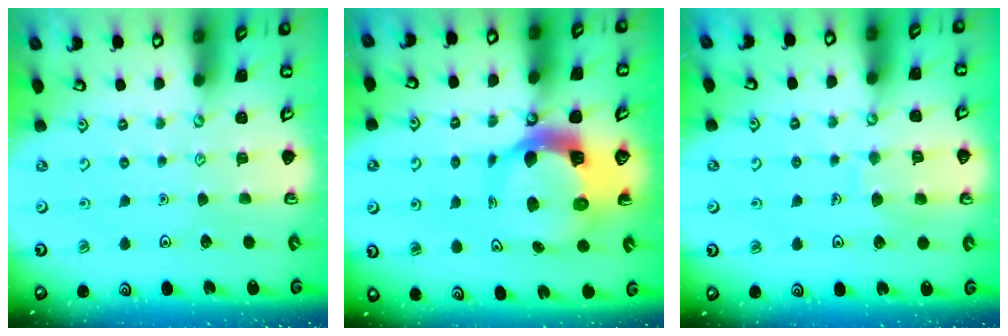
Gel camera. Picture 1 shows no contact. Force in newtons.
{"total": 11.1, "press": 11.0, "slide": 1.7}
{"total": 7.1, "press": 7.1, "slide": 0.7}